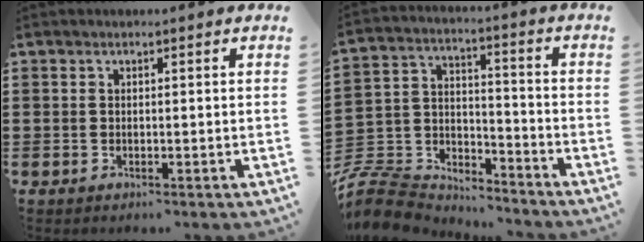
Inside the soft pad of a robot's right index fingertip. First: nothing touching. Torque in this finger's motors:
{"motor_torque": [-1.71, 0.43, -1.05, -0.21]}